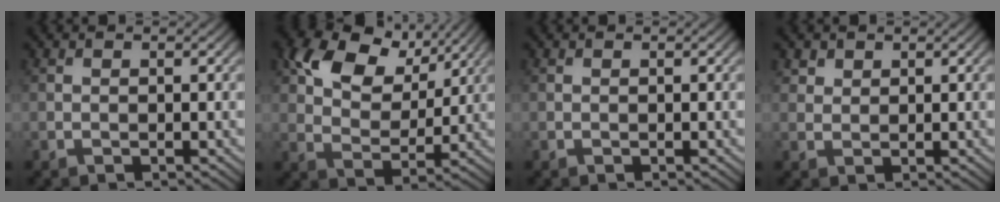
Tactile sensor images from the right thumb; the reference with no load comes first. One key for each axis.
{"total": 10.0, "fx": 5.2, "fy": 6.1, "fz": 6.0, "tx": -0.125, "ty": 0.002, "tz": 0.095}
{"total": 0.0}
{"total": 1.7, "fx": 1.2, "fy": 1.1, "fz": 0.4, "tx": -0.011, "ty": -0.002, "tz": 0.028}